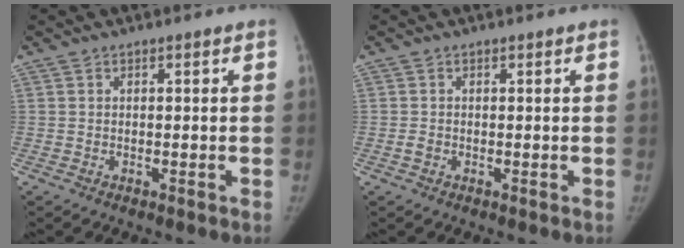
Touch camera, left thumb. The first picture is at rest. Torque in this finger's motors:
{"motor_torque": [0.27, 0.38, 0.24, -0.07, 0.02]}